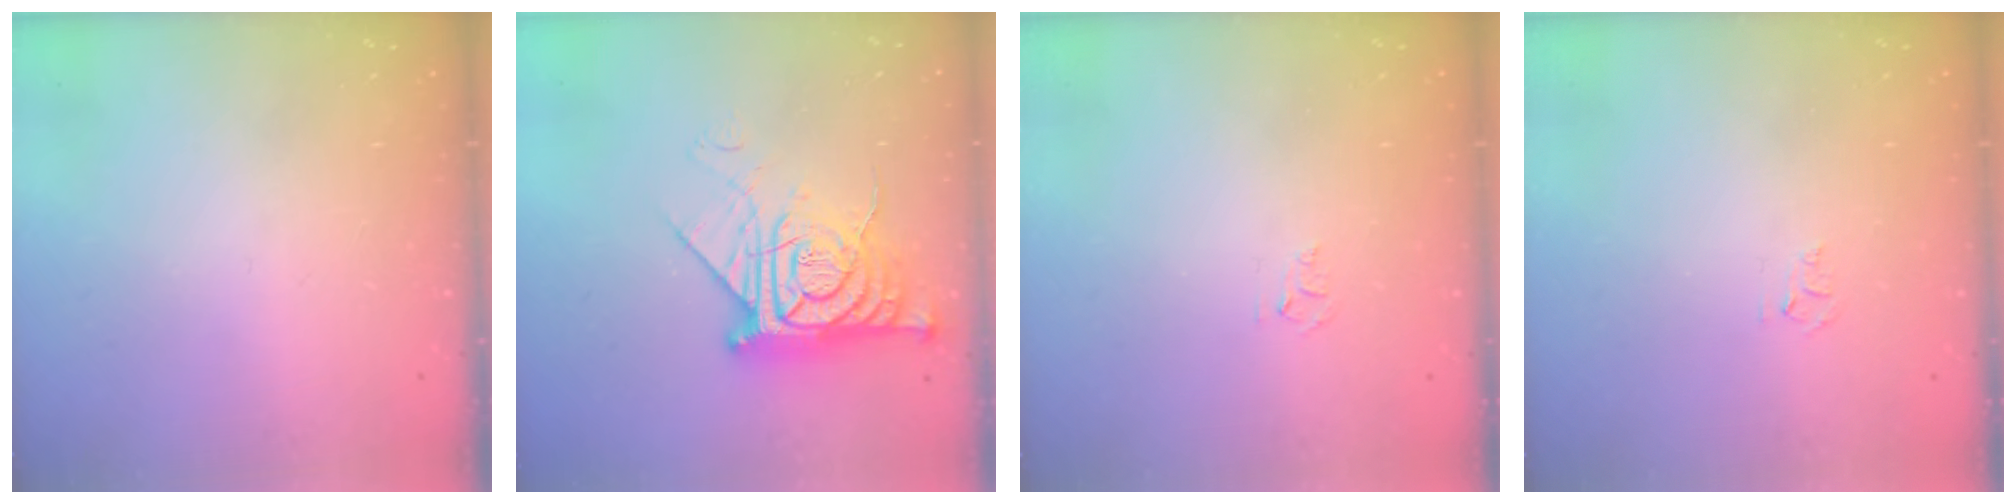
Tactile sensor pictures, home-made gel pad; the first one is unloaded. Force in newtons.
{"total": 14.0, "press": 13.9, "slide": 1.4}
{"total": 3.8, "press": 3.8, "slide": 0.4}
{"total": 3.8, "press": 3.8, "slide": 0.4}